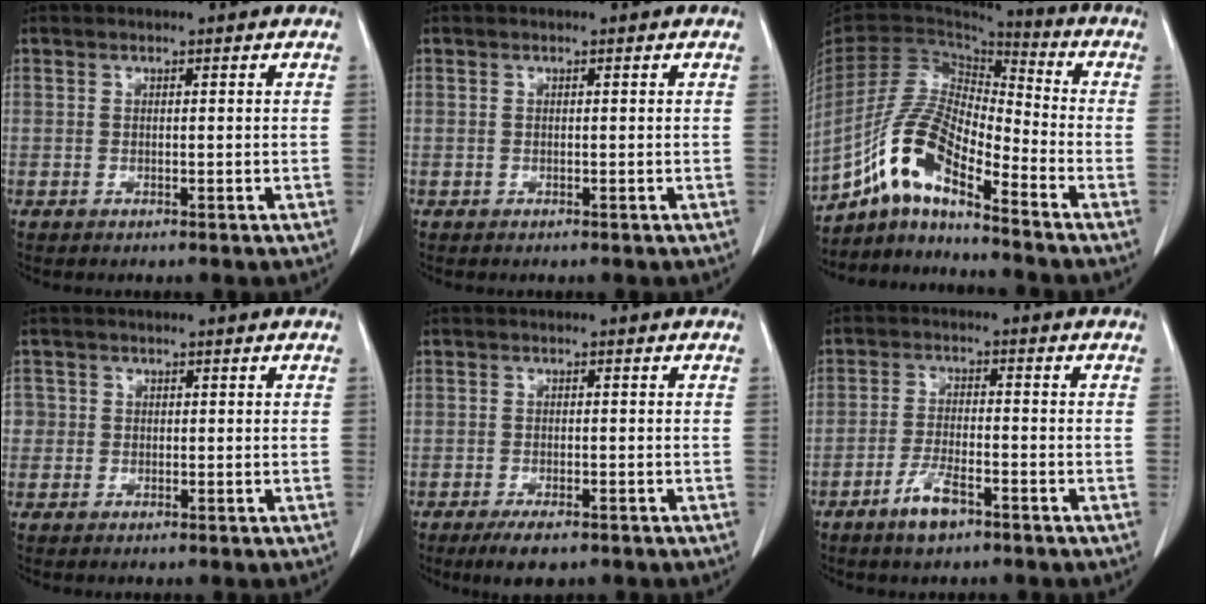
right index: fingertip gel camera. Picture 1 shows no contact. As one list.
[{"total": 0.0}, {"total": 12.1, "force": [-7.9, 2.7, 8.7], "torque": [-0.195, 0.014, -0.150]}, {"total": 2.1, "force": [0.0, 2.1, 0.1], "torque": [0.011, 0.005, -0.002]}, {"total": 3.9, "force": [-2.7, 1.3, 2.5], "torque": [-0.045, -0.005, -0.040]}, {"total": 5.1, "force": [-3.4, 1.4, 3.5], "torque": [-0.076, -0.003, -0.060]}]